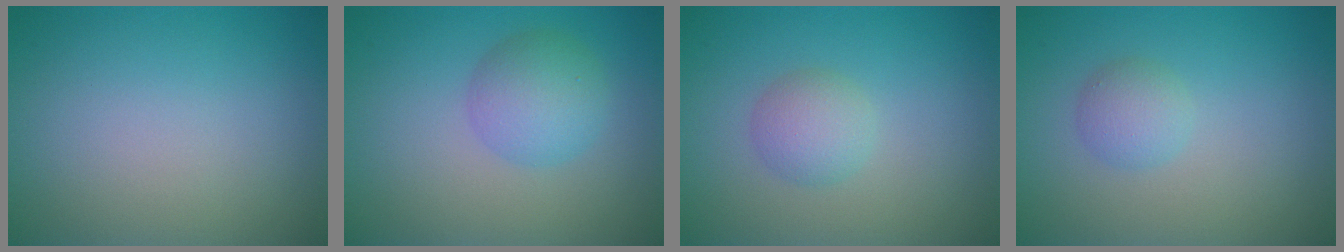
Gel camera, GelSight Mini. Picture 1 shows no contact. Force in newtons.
{"total": 3.7, "press": 3.7, "slide": 0.1}
{"total": 2.3, "press": 2.3, "slide": 0.1}
{"total": 1.8, "press": 1.8, "slide": 0.1}